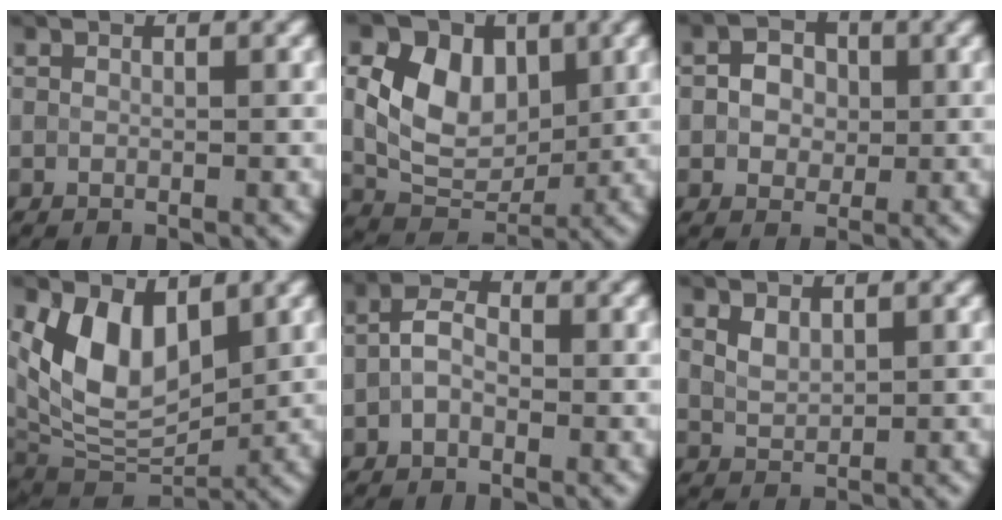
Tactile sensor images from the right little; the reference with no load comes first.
{"total": 7.4, "force": [1.7, 5.2, 5.0], "torque": [-0.103, 0.000, 0.030]}
{"total": 2.9, "force": [0.1, 2.4, 1.7], "torque": [-0.025, 0.006, -0.005]}
{"total": 8.0, "force": [2.4, 4.5, 6.1], "torque": [-0.117, -0.009, 0.042]}
{"total": 2.4, "force": [-0.6, 1.4, 1.8], "torque": [-0.039, 0.012, -0.021]}
{"total": 1.8, "force": [1.1, 0.9, 1.0], "torque": [-0.026, 0.003, 0.026]}